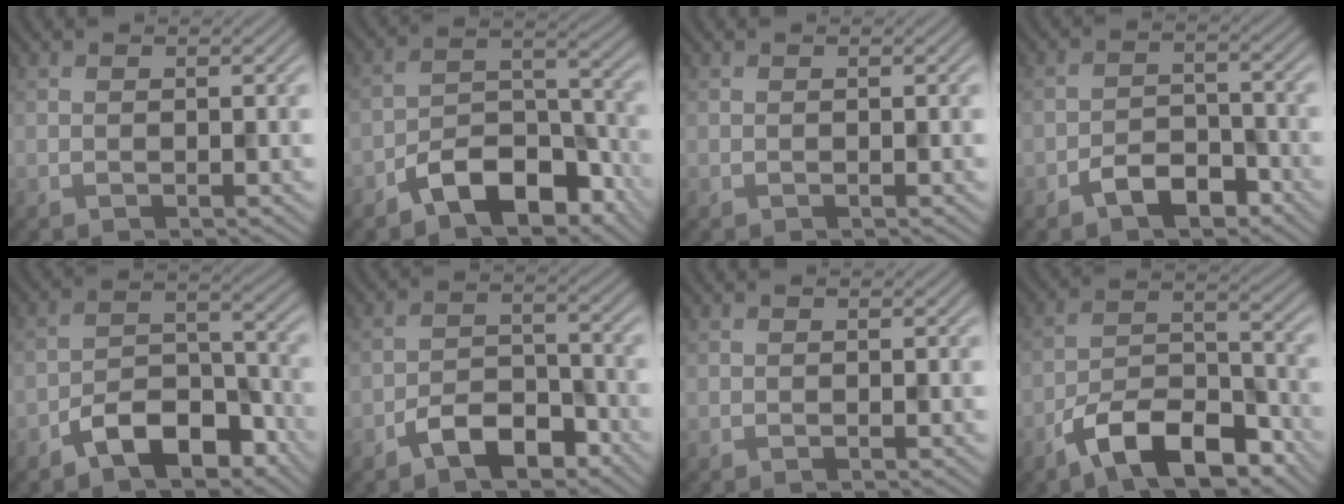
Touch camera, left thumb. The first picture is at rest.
{"total": 9.3, "force": [-5.9, 4.6, 5.5], "torque": [-0.081, 0.003, -0.120]}
{"total": 0.0}
{"total": 4.4, "force": [-2.9, 2.4, 2.4], "torque": [-0.038, 0.002, -0.058]}
{"total": 7.7, "force": [-5.0, 3.9, 4.5], "torque": [-0.069, 0.007, -0.101]}
{"total": 5.8, "force": [-3.8, 2.9, 3.3], "torque": [-0.057, 0.004, -0.078]}
{"total": 0.0}
{"total": 10.6, "force": [-7.1, 4.2, 6.6], "torque": [-0.106, 0.005, -0.144]}